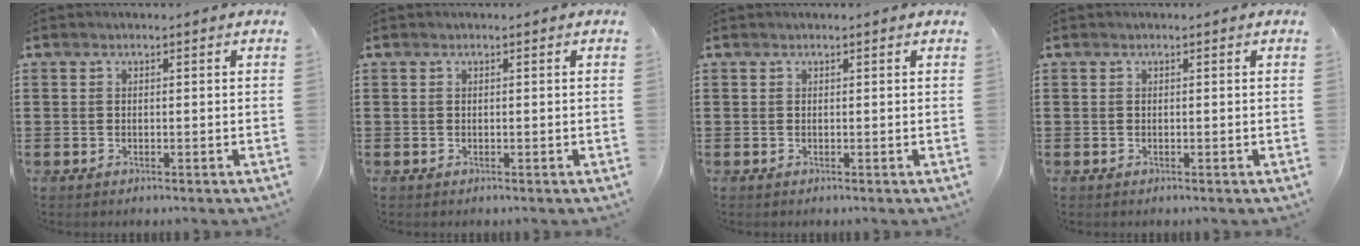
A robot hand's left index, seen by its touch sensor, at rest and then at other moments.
{"total": 0.0}
{"total": 0.0}
{"total": 0.0}